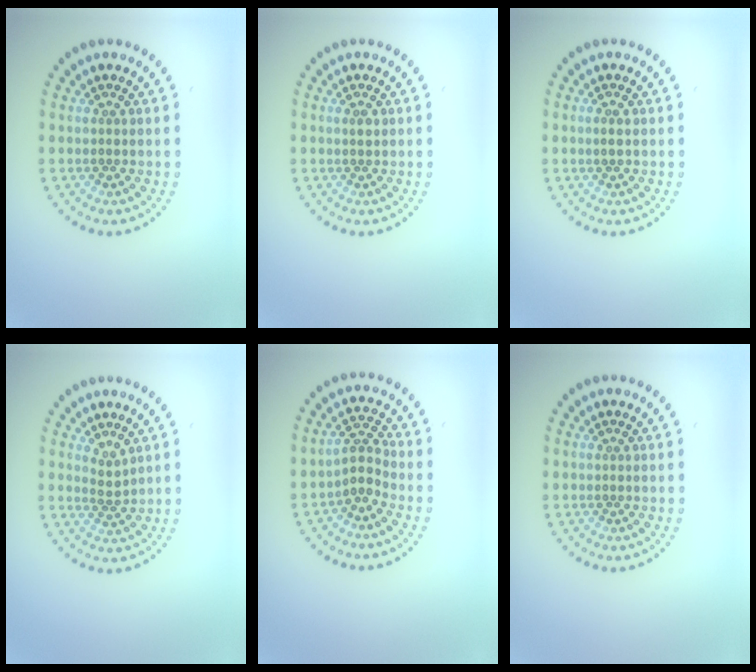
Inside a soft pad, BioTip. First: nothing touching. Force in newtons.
{"total": 0.8, "press": 0.7, "slide": 0.3}
{"total": 0.9, "press": 0.8, "slide": 0.2}
{"total": 1.5, "press": 0.9, "slide": 1.2}
{"total": 2.2, "press": 1.6, "slide": 1.6}
{"total": 0.0}